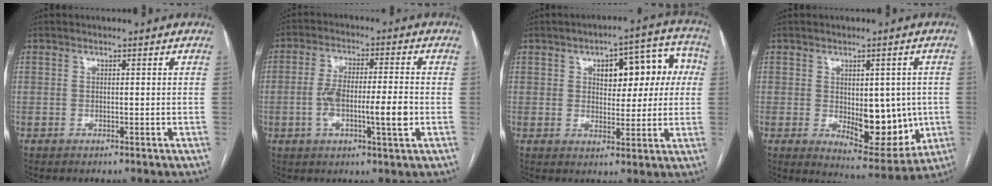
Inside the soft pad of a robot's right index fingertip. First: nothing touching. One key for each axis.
{"total": 9.2, "fx": -1.9, "fy": 1.5, "fz": 8.9, "tx": -0.163, "ty": 0.010, "tz": -0.030}
{"total": 10.9, "fx": 2.4, "fy": 5.3, "fz": 9.2, "tx": -0.104, "ty": 0.042, "tz": 0.034}
{"total": 10.8, "fx": -0.9, "fy": 5.3, "fz": 9.4, "tx": -0.113, "ty": -0.005, "tz": 0.008}